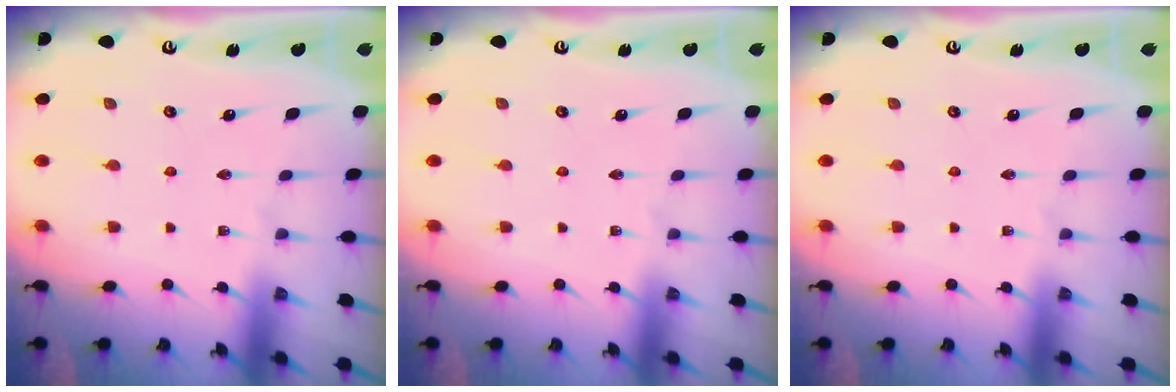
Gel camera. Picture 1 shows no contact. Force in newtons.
{"total": 0.0}
{"total": 0.0}